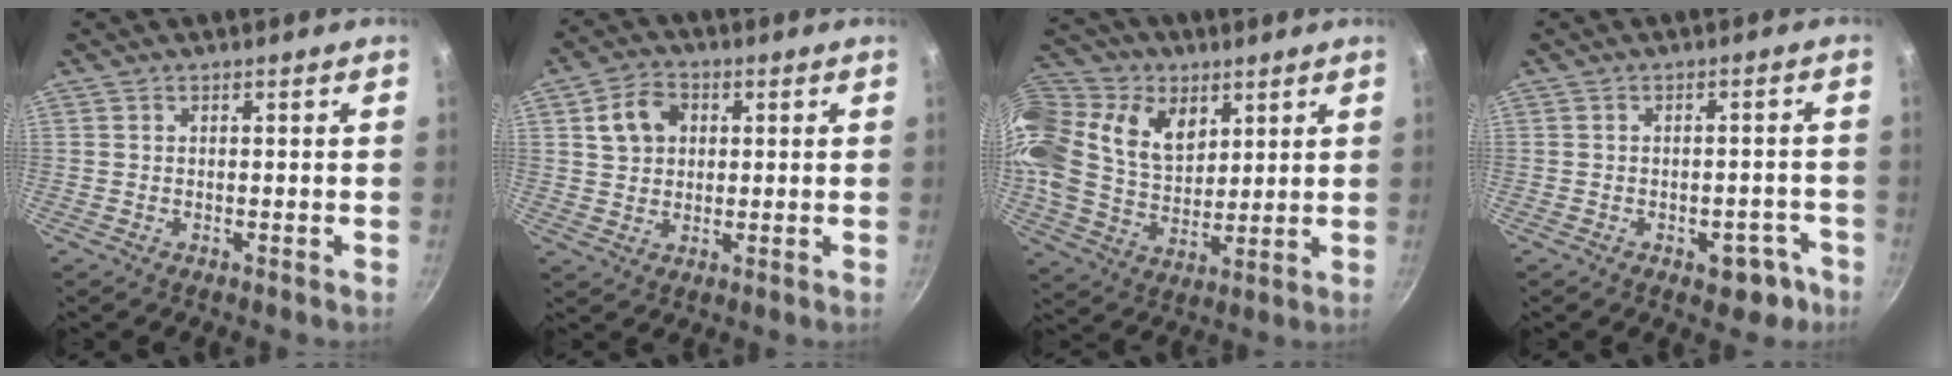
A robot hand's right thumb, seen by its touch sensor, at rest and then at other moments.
{"total": 7.4, "force": [2.0, 5.9, 4.0], "torque": [-0.052, 0.010, 0.029]}
{"total": 26.2, "force": [10.7, 18.3, 15.3], "torque": [-0.335, 0.016, 0.194]}
{"total": 6.0, "force": [-3.0, 3.7, 3.6], "torque": [-0.010, 0.029, -0.024]}